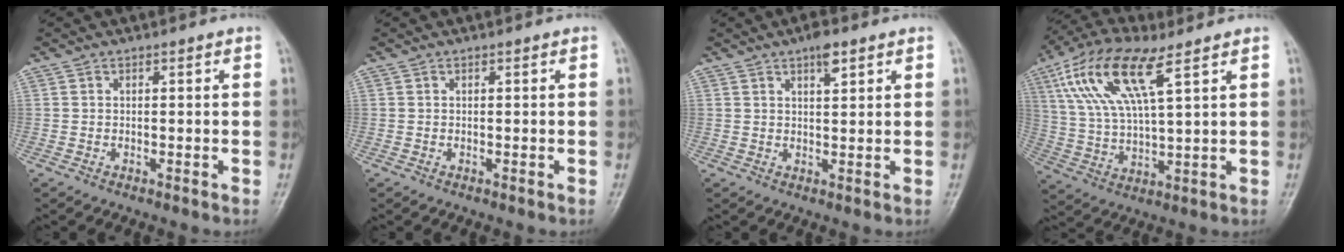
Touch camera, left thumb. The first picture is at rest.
{"total": 0.0}
{"total": 3.6, "force": [2.2, 1.2, 2.6], "torque": [-0.035, -0.007, 0.035]}
{"total": 15.2, "force": [7.2, 4.9, 12.5], "torque": [-0.260, -0.004, 0.140]}